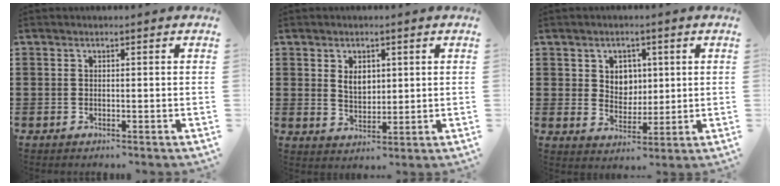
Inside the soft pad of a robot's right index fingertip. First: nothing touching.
{"total": 3.6, "force": [1.4, 2.5, 2.2], "torque": [-0.043, 0.006, 0.023]}
{"total": 4.3, "force": [1.6, 3.8, 1.2], "torque": [-0.024, 0.007, 0.024]}